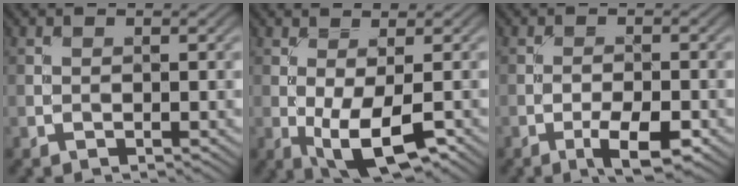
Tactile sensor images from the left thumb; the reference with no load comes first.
{"total": 6.2, "force": [-1.7, 2.3, 5.5], "torque": [-0.103, -0.009, -0.023]}
{"total": 4.7, "force": [-2.5, 1.3, 3.8], "torque": [-0.067, 0.003, -0.040]}